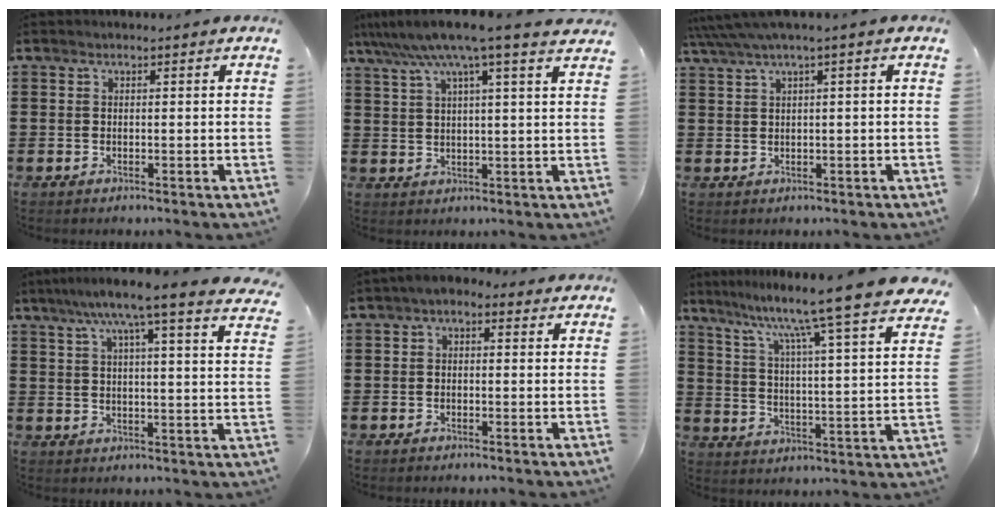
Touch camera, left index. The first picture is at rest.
{"total": 7.9, "force": [5.8, -0.1, 5.3], "torque": [-0.121, -0.022, 0.098]}
{"total": 2.1, "force": [0.4, -0.1, 2.1], "torque": [-0.046, -0.007, 0.002]}
{"total": 7.9, "force": [6.1, -0.2, 5.0], "torque": [-0.112, -0.026, 0.099]}
{"total": 1.4, "force": [-0.4, 1.0, 0.9], "torque": [-0.020, 0.007, -0.011]}
{"total": 9.7, "force": [8.3, -2.2, 4.4], "torque": [-0.103, -0.077, 0.125]}